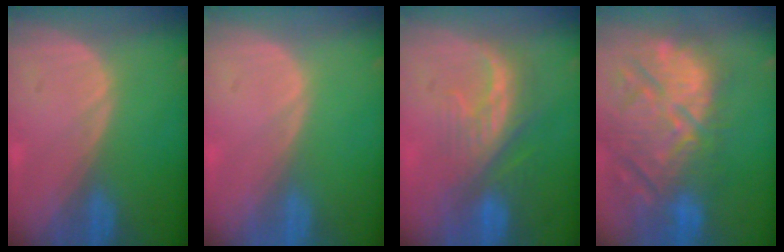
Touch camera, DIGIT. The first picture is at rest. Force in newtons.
{"total": 0.0}
{"total": 8.0, "press": 7.4, "slide": 3.1}
{"total": 14.6, "press": 12.8, "slide": 7.1}